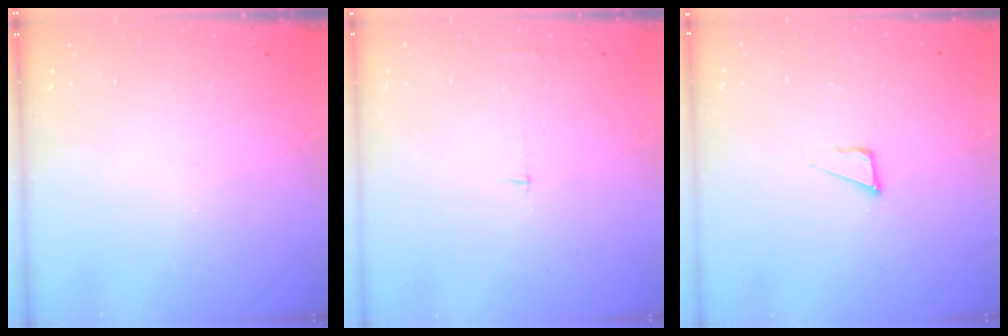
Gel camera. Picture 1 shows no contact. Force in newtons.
{"total": 2.5, "press": 2.5, "slide": 0.2}
{"total": 3.8, "press": 3.7, "slide": 0.9}